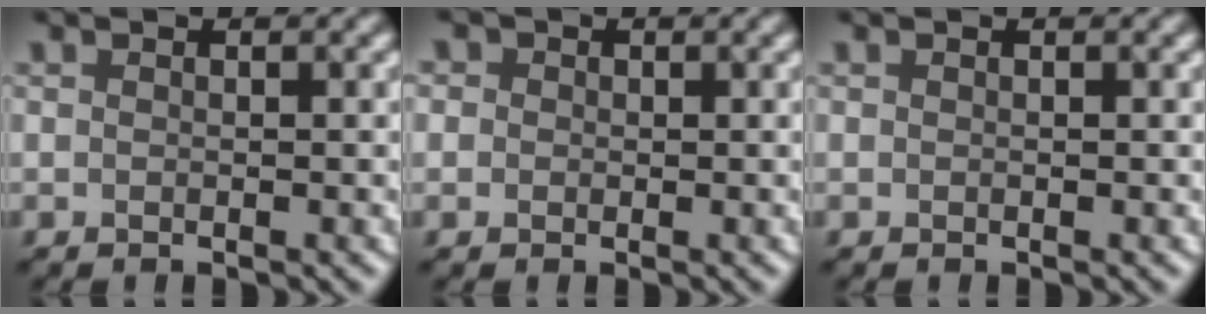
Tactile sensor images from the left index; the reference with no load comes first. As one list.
[{"total": 2.3, "force": [1.0, 1.8, 0.9], "torque": [-0.006, 0.013, -0.006]}, {"total": 0.0}]